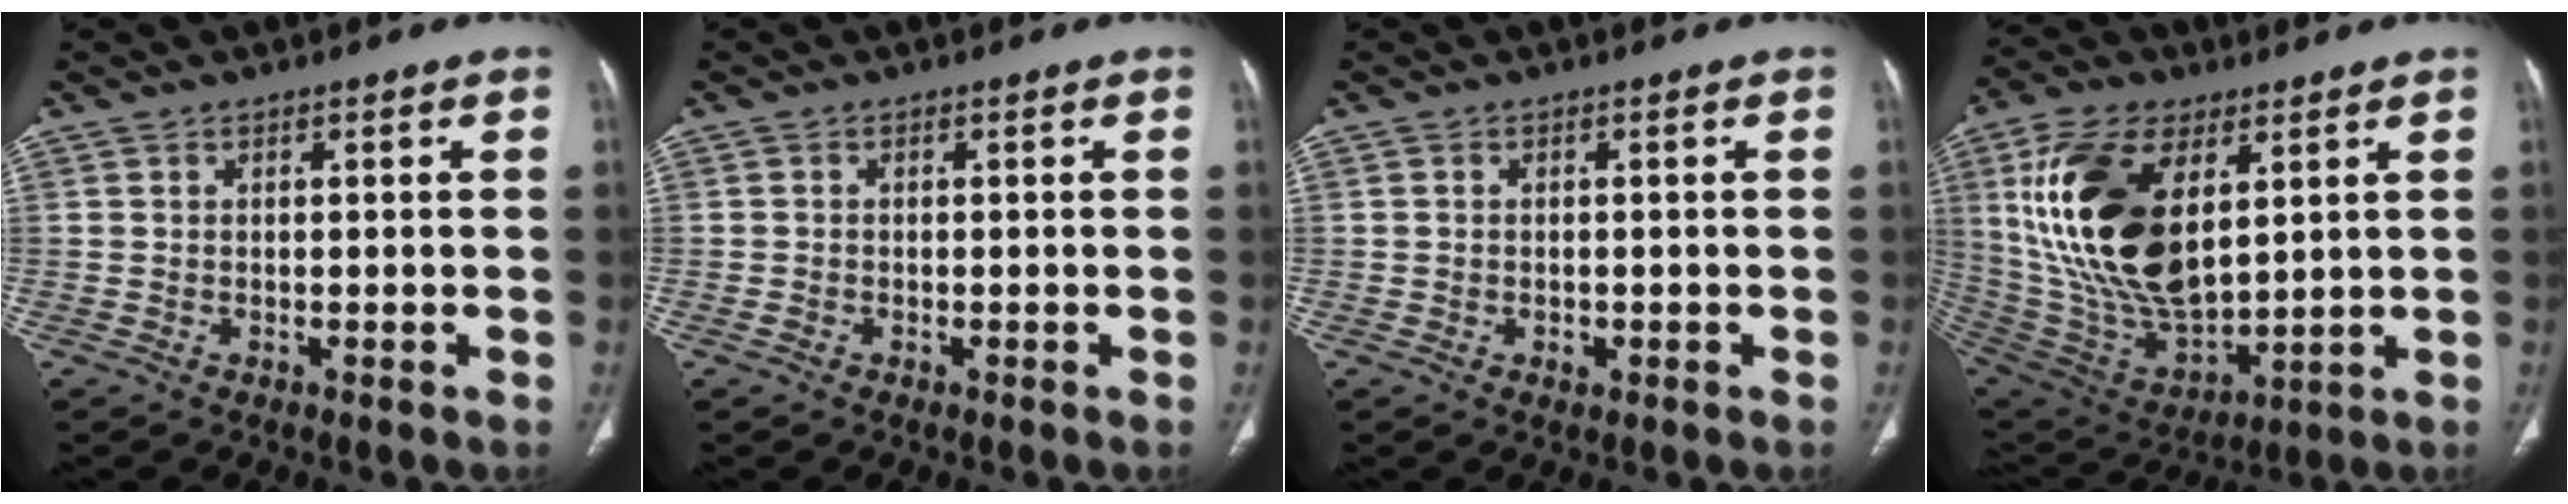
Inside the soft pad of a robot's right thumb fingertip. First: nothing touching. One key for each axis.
{"total": 0.9, "fx": -0.4, "fy": 0.7, "fz": 0.4, "tx": -0.009, "ty": 0.002, "tz": -0.008}
{"total": 1.3, "fx": -0.3, "fy": 1.0, "fz": 0.7, "tx": -0.010, "ty": 0.002, "tz": -0.002}
{"total": 23.7, "fx": 6.6, "fy": 12.3, "fz": 19.1, "tx": -0.363, "ty": -0.031, "tz": 0.131}